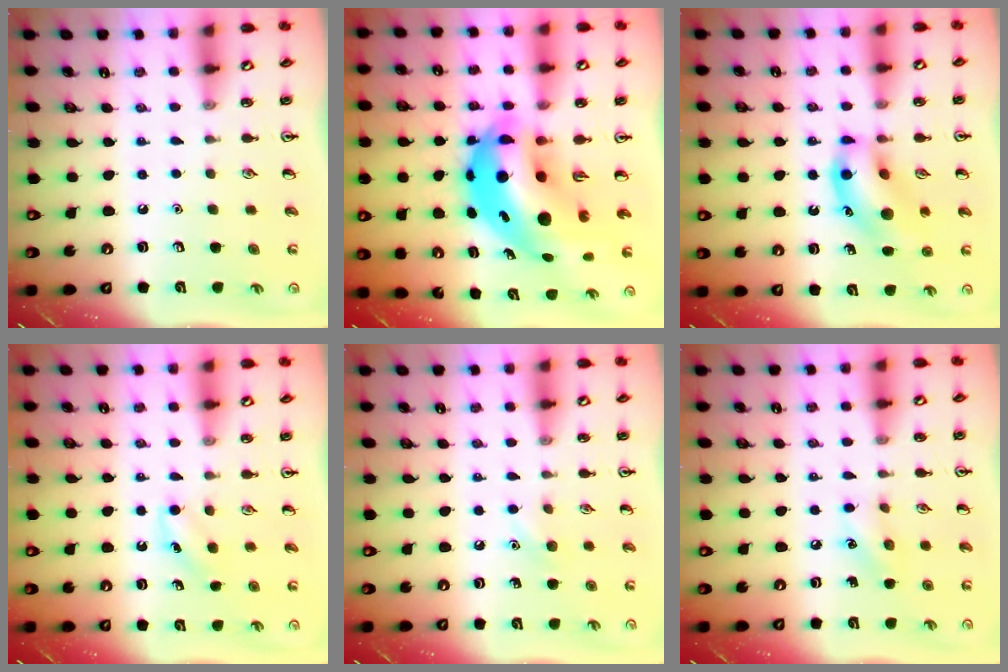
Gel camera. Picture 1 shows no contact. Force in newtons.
{"total": 16.0, "press": 15.4, "slide": 4.3}
{"total": 14.9, "press": 14.6, "slide": 3.0}
{"total": 3.8, "press": 3.6, "slide": 1.1}
{"total": 6.1, "press": 5.9, "slide": 1.8}
{"total": 6.7, "press": 6.5, "slide": 1.5}